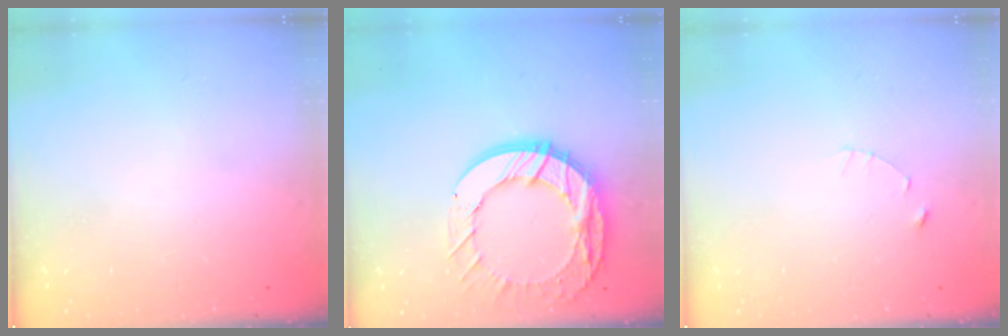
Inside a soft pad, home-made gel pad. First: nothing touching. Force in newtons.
{"total": 18.3, "press": 18.3, "slide": 1.6}
{"total": 1.2, "press": 1.1, "slide": 0.2}